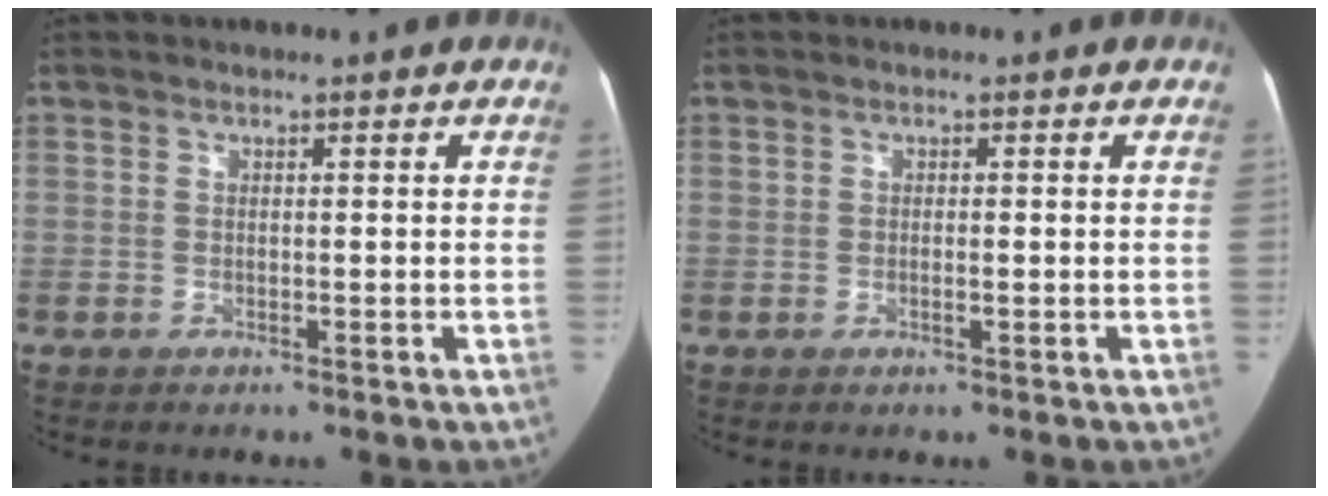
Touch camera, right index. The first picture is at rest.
{"total": 0.8, "force": [-0.1, 0.1, 0.8], "torque": [-0.011, 0.001, 0.000]}